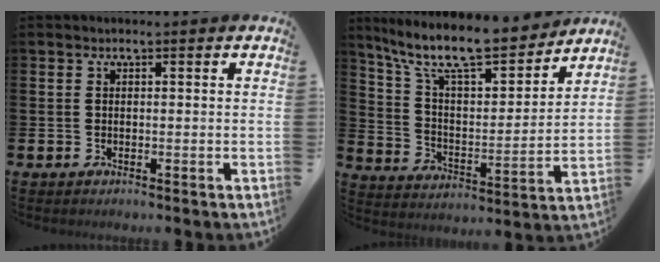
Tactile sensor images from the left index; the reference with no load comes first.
{"total": 12.7, "force": [10.9, 3.3, 5.6], "torque": [-0.140, -0.068, 0.190]}